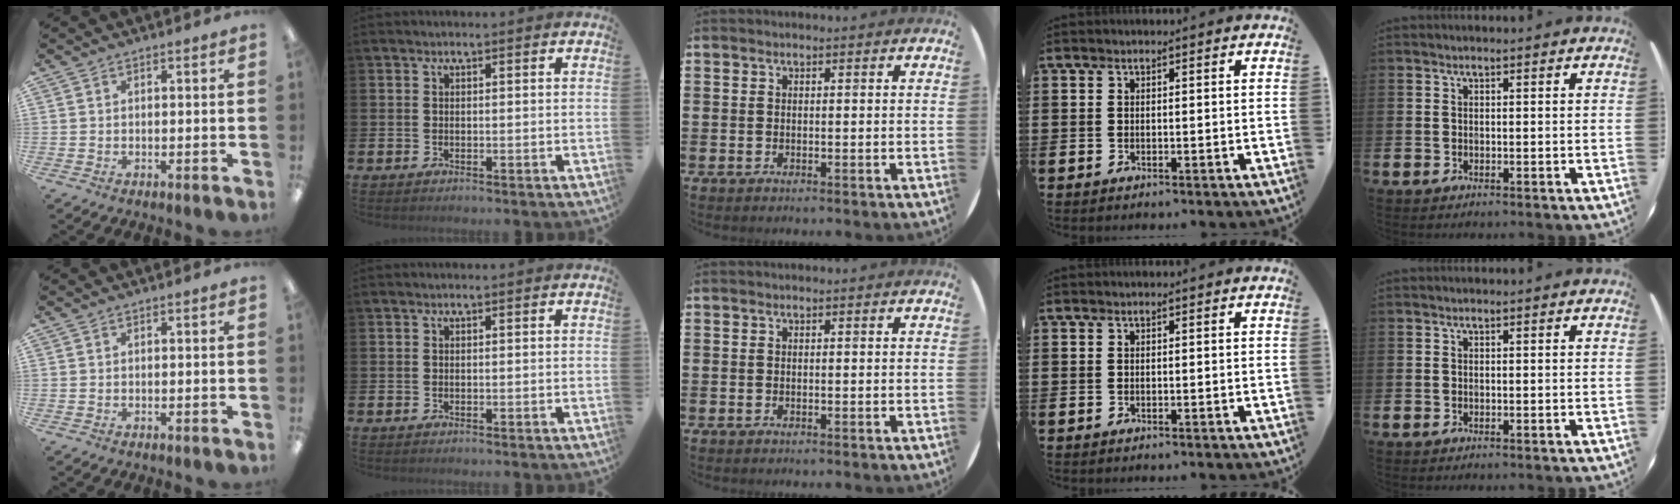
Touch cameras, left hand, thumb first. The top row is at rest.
{}